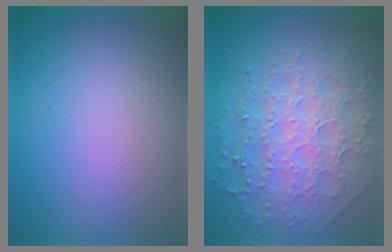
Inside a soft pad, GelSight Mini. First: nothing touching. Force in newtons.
{"total": 7.7, "press": 5.5, "slide": 5.4}